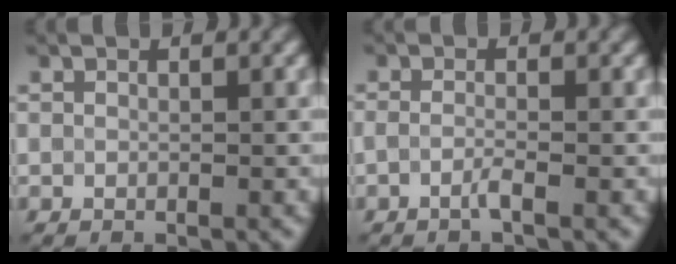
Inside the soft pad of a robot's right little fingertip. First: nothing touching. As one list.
[{"total": 1.2, "force": [-0.6, 0.2, 1.0], "torque": [-0.019, -0.003, -0.015]}]